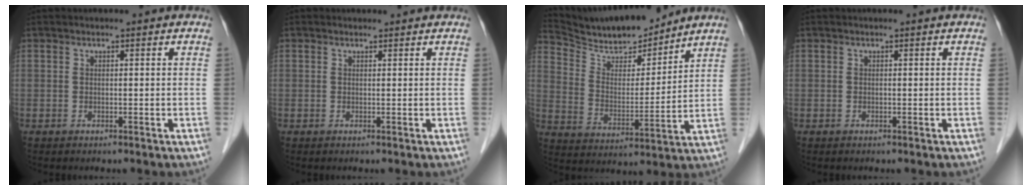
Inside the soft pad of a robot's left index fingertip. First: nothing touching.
{"total": 0.7, "force": [0.7, 0.2, 0.0], "torque": [-0.011, 0.001, 0.008]}
{"total": 13.5, "force": [12.6, 1.7, 4.6], "torque": [-0.087, -0.003, 0.225]}
{"total": 0.0}